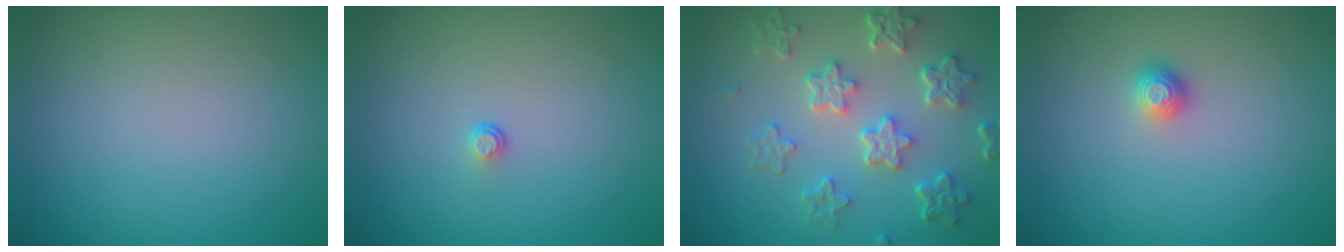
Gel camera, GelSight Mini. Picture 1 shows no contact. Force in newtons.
{"total": 0.5, "press": 0.3, "slide": 0.5}
{"total": 6.1, "press": 4.6, "slide": 4.0}
{"total": 1.2, "press": 1.0, "slide": 0.5}